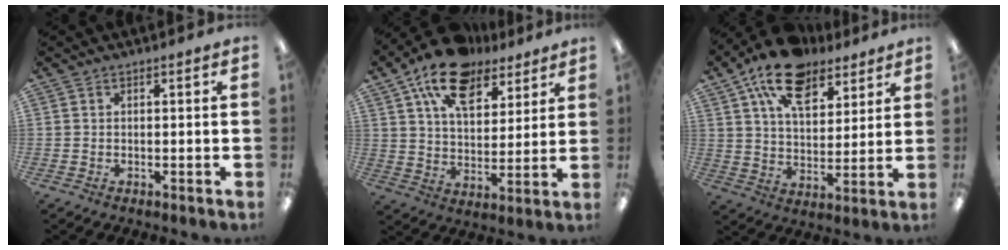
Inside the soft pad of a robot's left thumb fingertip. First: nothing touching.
{"total": 17.1, "force": [11.5, 8.9, 9.0], "torque": [-0.153, -0.054, 0.206]}
{"total": 16.6, "force": [11.0, 8.8, 8.7], "torque": [-0.153, -0.046, 0.199]}